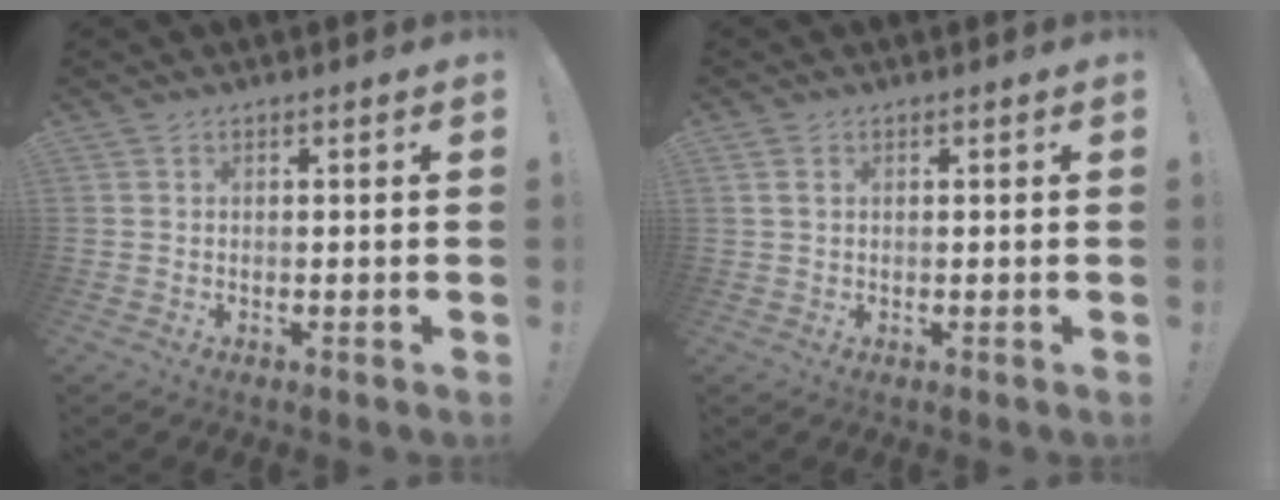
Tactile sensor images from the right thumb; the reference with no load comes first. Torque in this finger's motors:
{"motor_torque": [0.04, -0.02, 0.05, -0.01, 0.05]}